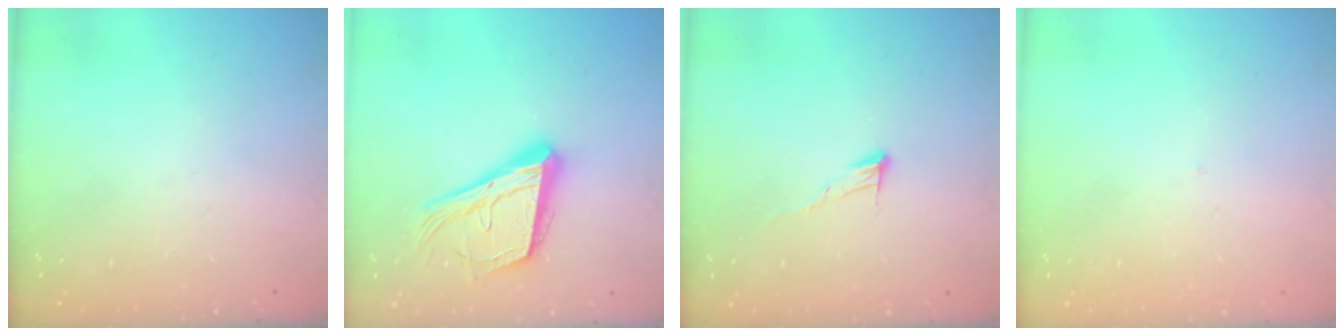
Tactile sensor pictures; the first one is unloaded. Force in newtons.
{"total": 19.0, "press": 18.8, "slide": 3.0}
{"total": 6.1, "press": 6.1, "slide": 0.3}
{"total": 1.7, "press": 1.6, "slide": 0.1}